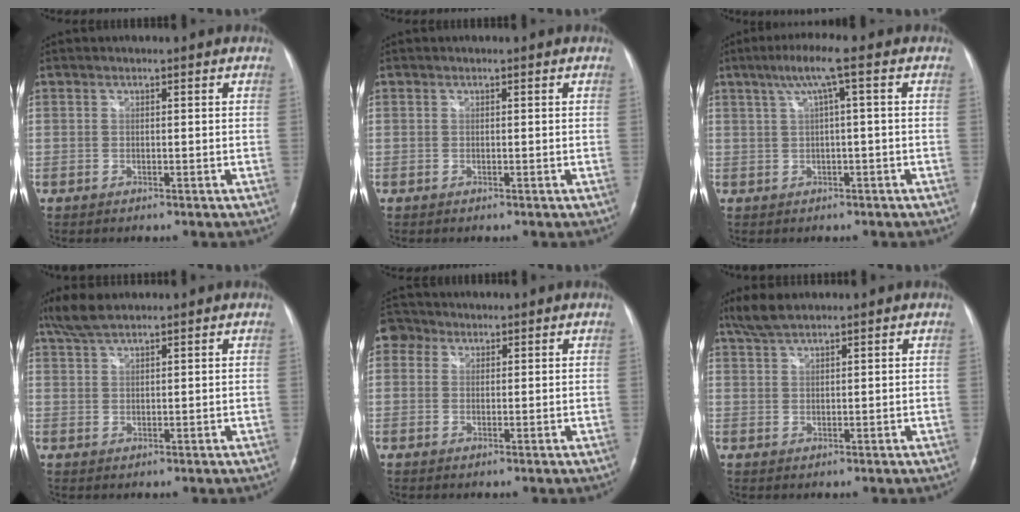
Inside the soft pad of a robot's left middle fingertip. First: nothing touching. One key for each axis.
{"total": 0.0}
{"total": 5.2, "fx": 1.8, "fy": -0.7, "fz": 4.8, "tx": -0.090, "ty": 0.021, "tz": 0.033}
{"total": 4.3, "fx": 3.6, "fy": 0.7, "fz": 2.2, "tx": -0.058, "ty": 0.013, "tz": 0.076}
{"total": 3.0, "fx": 1.5, "fy": 2.5, "fz": 0.7, "tx": -0.014, "ty": 0.013, "tz": 0.024}
{"total": 3.7, "fx": 3.2, "fy": 0.6, "fz": 1.8, "tx": -0.048, "ty": 0.011, "tz": 0.068}